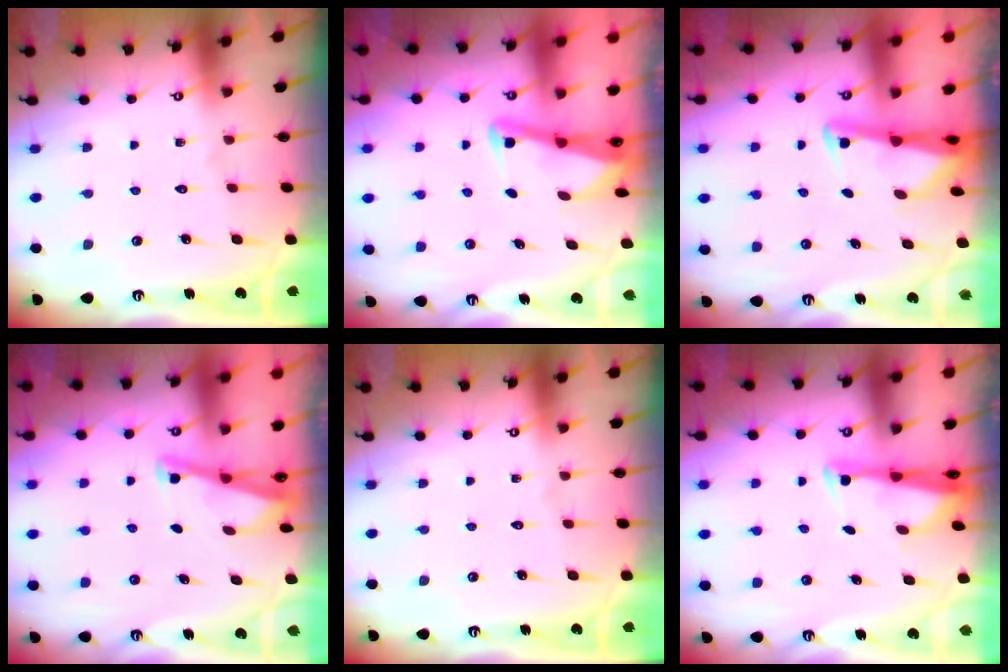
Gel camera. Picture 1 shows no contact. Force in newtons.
{"total": 2.8, "press": 2.8, "slide": 0.4}
{"total": 2.3, "press": 2.2, "slide": 0.3}
{"total": 2.7, "press": 2.7, "slide": 0.3}
{"total": 0.0}
{"total": 2.9, "press": 2.8, "slide": 0.8}